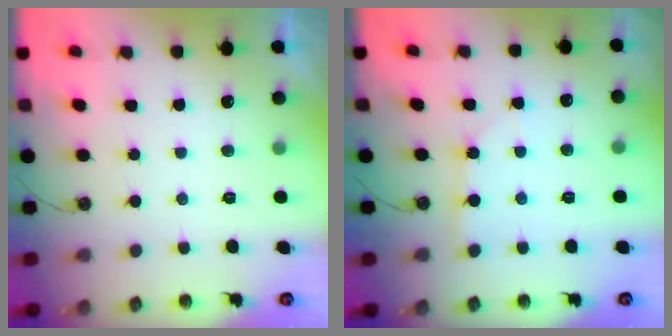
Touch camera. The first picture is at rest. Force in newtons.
{"total": 2.3, "press": 2.3, "slide": 0.3}